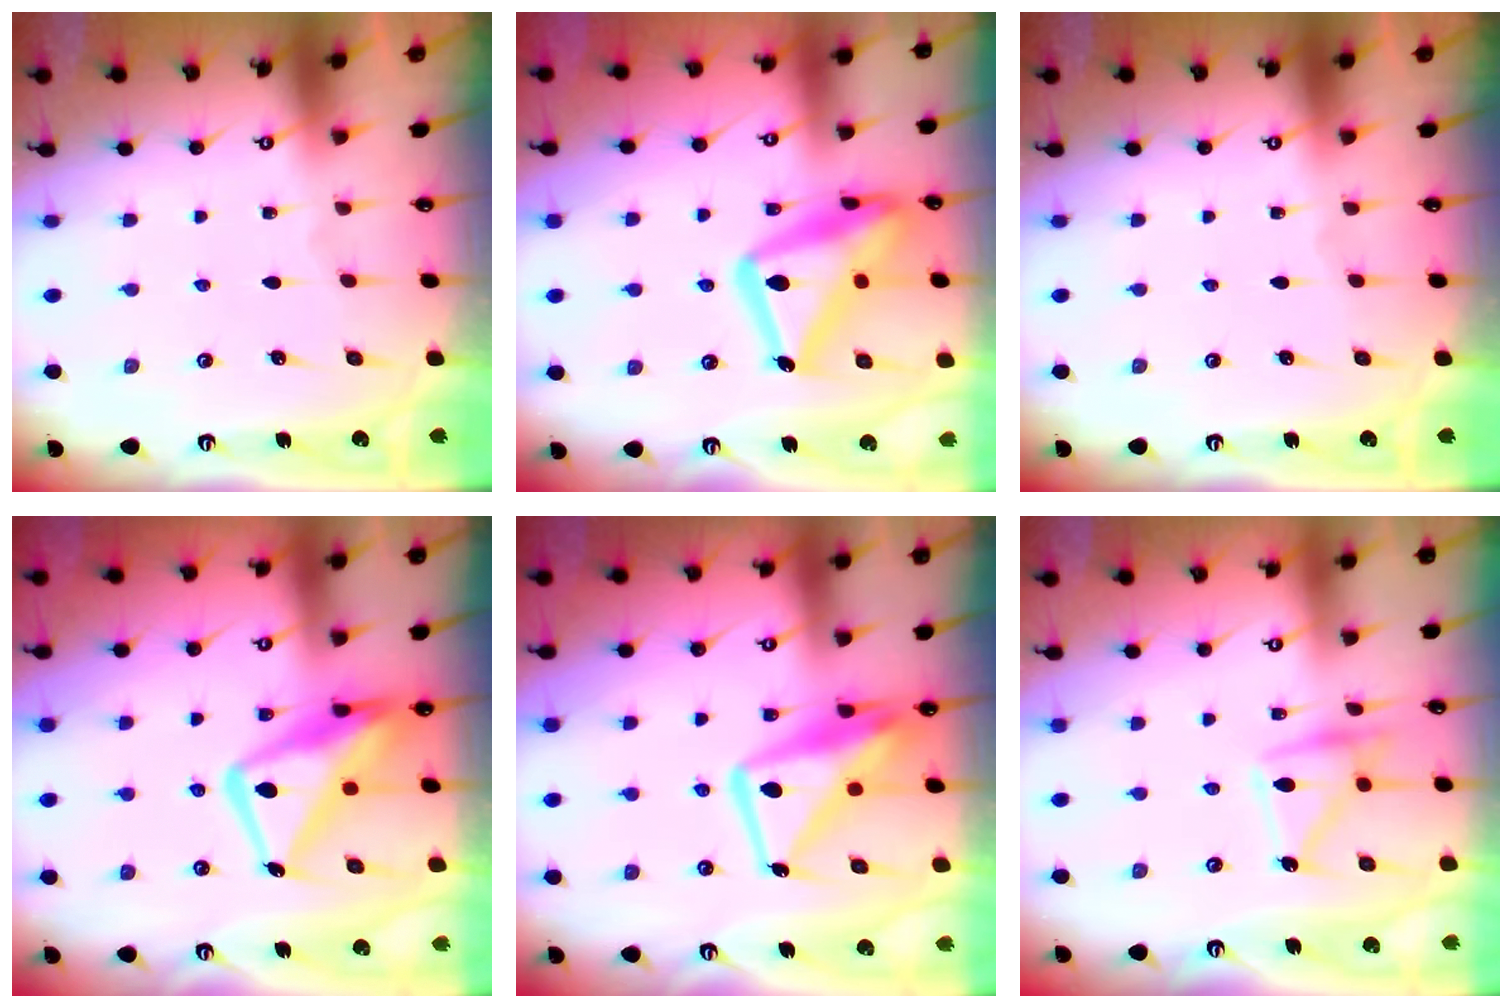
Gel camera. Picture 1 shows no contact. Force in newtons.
{"total": 22.6, "press": 22.5, "slide": 1.7}
{"total": 0.0}
{"total": 16.8, "press": 16.8, "slide": 1.7}
{"total": 14.6, "press": 14.5, "slide": 1.3}
{"total": 13.5, "press": 13.5, "slide": 0.6}